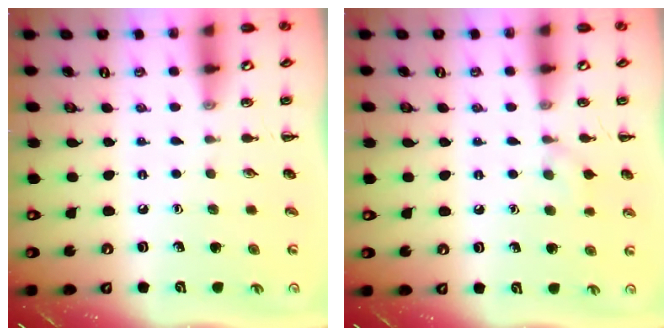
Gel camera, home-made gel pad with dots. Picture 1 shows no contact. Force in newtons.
{"total": 6.4, "press": 6.1, "slide": 2.0}